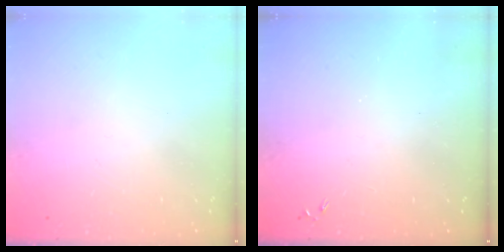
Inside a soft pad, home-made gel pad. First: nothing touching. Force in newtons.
{"total": 0.0}